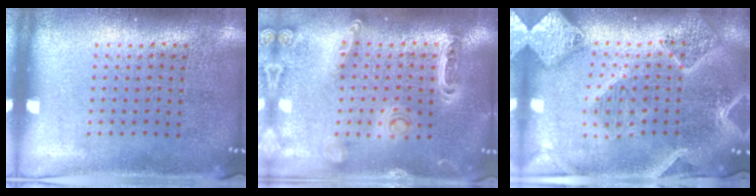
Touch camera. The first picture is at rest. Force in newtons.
{"total": 1.3, "press": 1.2, "slide": 0.4}
{"total": 2.9, "press": 2.6, "slide": 1.4}